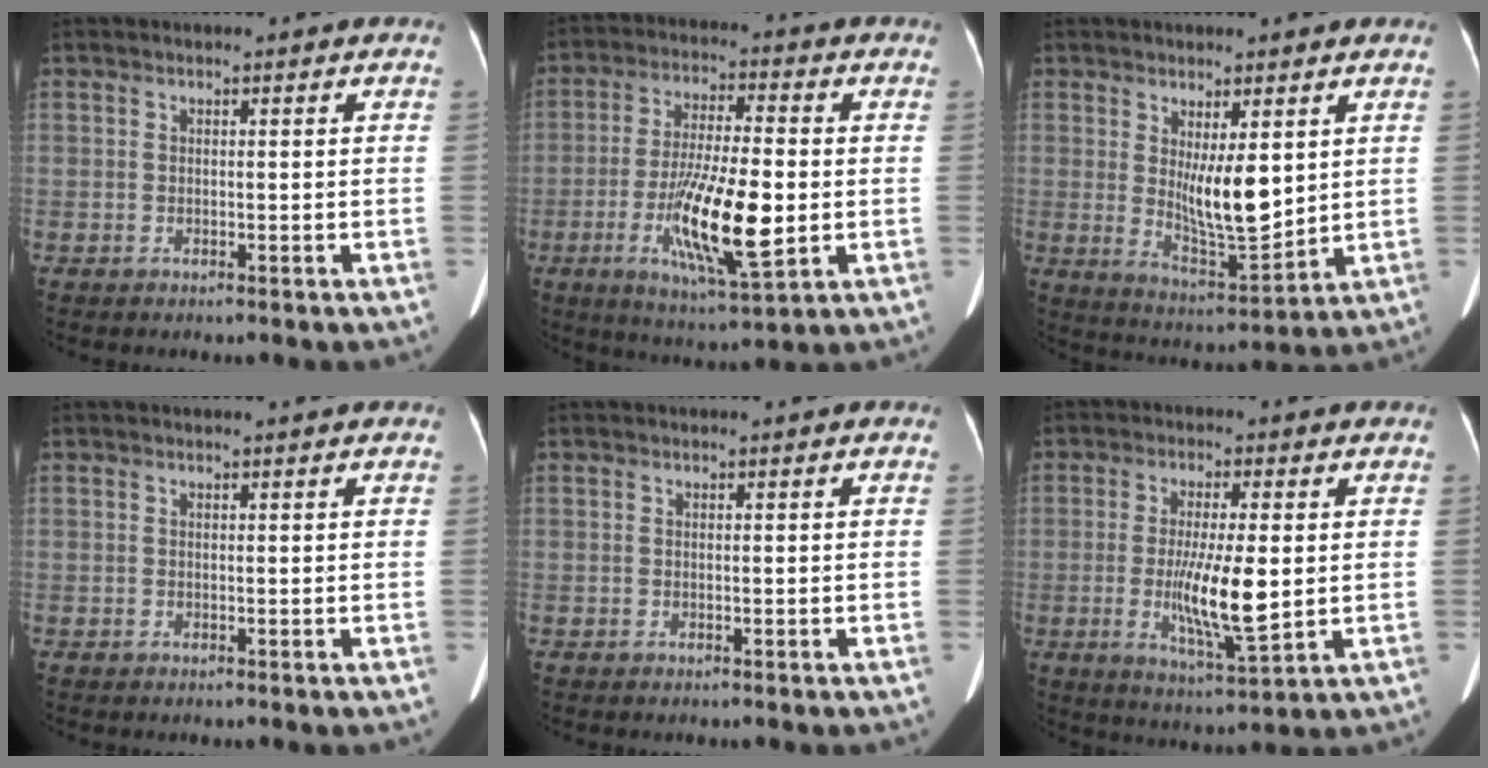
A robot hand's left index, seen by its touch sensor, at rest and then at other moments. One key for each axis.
{"total": 14.2, "fx": -2.9, "fy": 2.5, "fz": 13.7, "tx": -0.252, "ty": -0.016, "tz": -0.047}
{"total": 8.6, "fx": 1.9, "fy": 2.3, "fz": 8.1, "tx": -0.139, "ty": -0.019, "tz": 0.044}
{"total": 0.0}
{"total": 0.0}
{"total": 9.6, "fx": -0.5, "fy": 1.6, "fz": 9.5, "tx": -0.175, "ty": -0.020, "tz": -0.007}